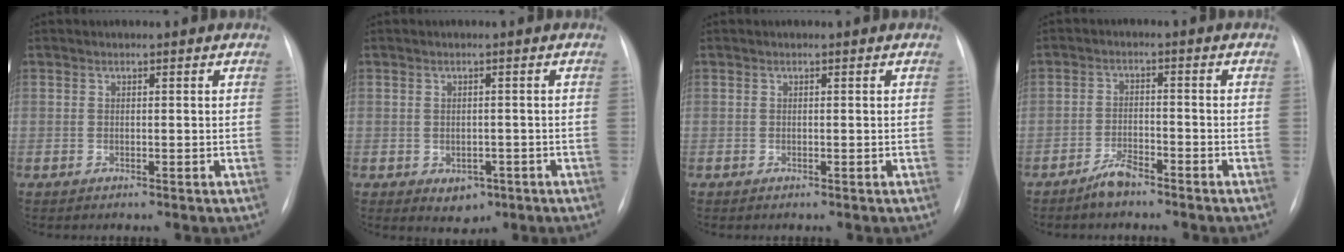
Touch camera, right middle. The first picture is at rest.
{"total": 3.1, "force": [-1.3, 2.3, 1.6], "torque": [-0.016, 0.001, -0.005]}
{"total": 0.0}
{"total": 3.3, "force": [-2.8, 0.8, 1.5], "torque": [-0.032, 0.000, -0.052]}